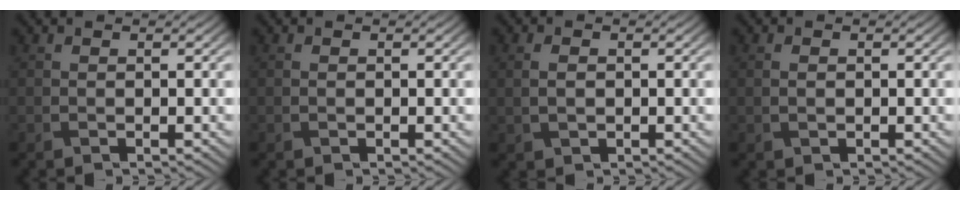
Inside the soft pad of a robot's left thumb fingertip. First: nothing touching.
{"total": 0.0}
{"total": 2.0, "force": [0.0, 1.3, 1.5], "torque": [-0.038, -0.002, 0.004]}
{"total": 1.1, "force": [-0.1, 0.7, 0.8], "torque": [-0.020, -0.002, 0.001]}